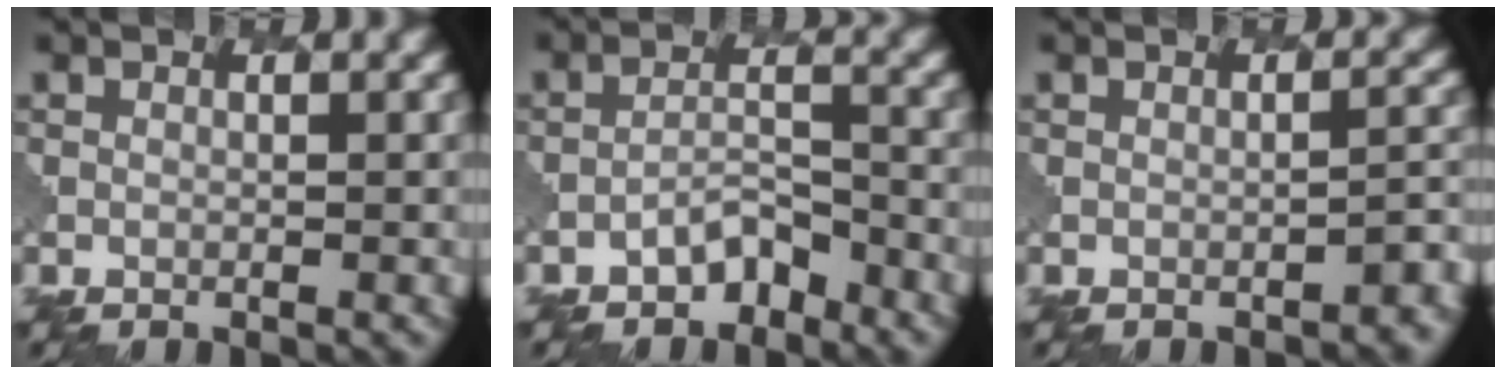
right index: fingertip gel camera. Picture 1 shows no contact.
{"total": 2.7, "force": [-2.0, 1.2, 1.3], "torque": [-0.020, 0.012, -0.039]}
{"total": 2.7, "force": [-2.1, 0.6, 1.7], "torque": [-0.014, 0.009, -0.029]}